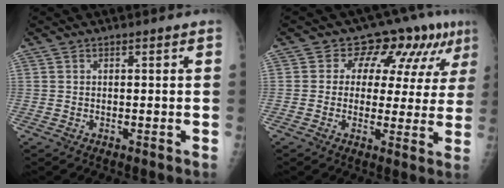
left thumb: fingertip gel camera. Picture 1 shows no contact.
{"total": 11.2, "force": [5.2, 6.9, 7.1], "torque": [-0.051, -0.002, 0.060]}